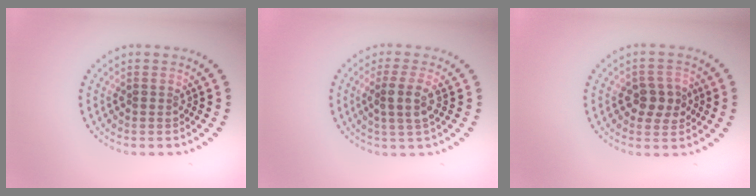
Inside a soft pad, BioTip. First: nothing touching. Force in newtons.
{"total": 2.2, "press": 1.9, "slide": 1.1}
{"total": 2.8, "press": 2.8, "slide": 0.6}